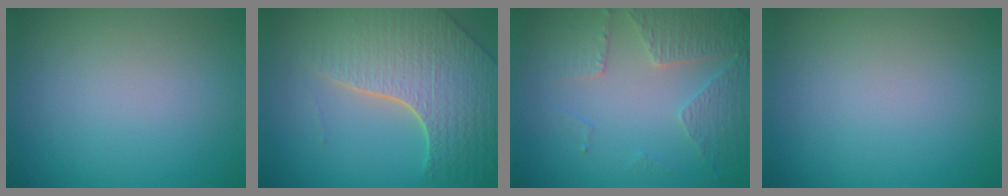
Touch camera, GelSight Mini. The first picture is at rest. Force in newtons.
{"total": 8.0, "press": 5.8, "slide": 5.5}
{"total": 4.4, "press": 3.3, "slide": 2.9}
{"total": 0.0}